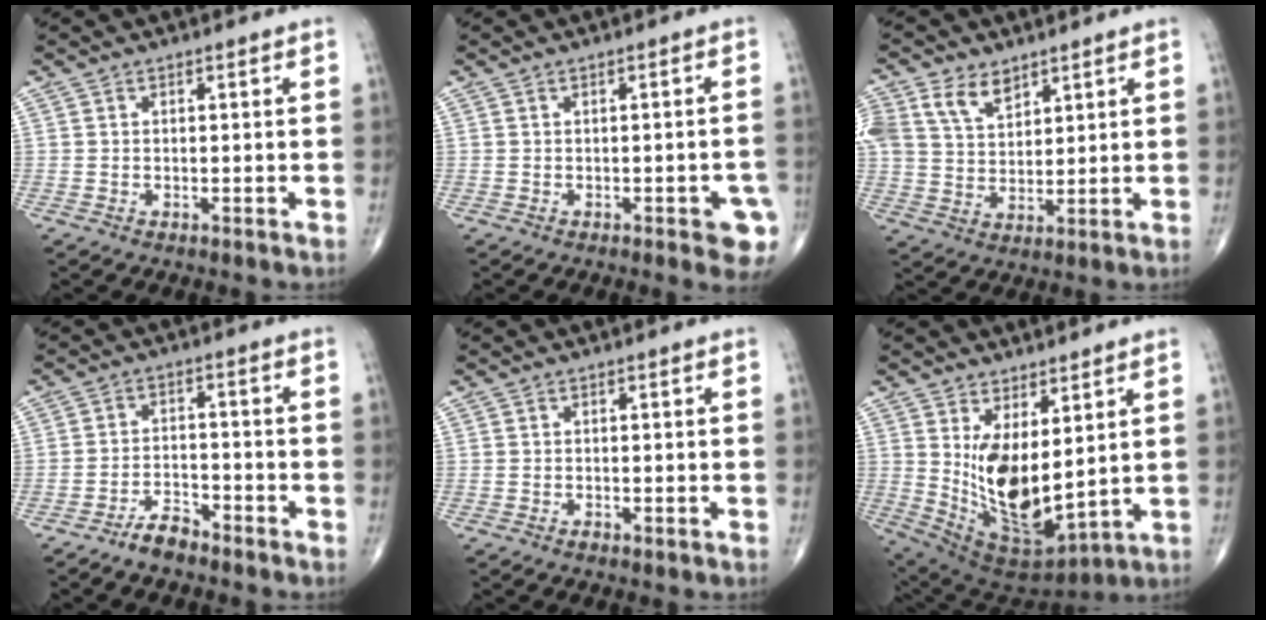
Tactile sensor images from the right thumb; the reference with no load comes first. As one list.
[{"total": 6.1, "force": [-2.5, 2.1, 5.2], "torque": [-0.046, 0.004, -0.028]}, {"total": 10.8, "force": [5.9, 7.0, 5.6], "torque": [-0.106, -0.008, 0.121]}, {"total": 4.4, "force": [-3.7, 1.4, 1.8], "torque": [-0.031, 0.020, -0.071]}, {"total": 0.9, "force": [-0.5, 0.4, 0.7], "torque": [-0.014, 0.000, -0.008]}, {"total": 14.6, "force": [3.0, 6.8, 12.5], "torque": [-0.211, -0.044, 0.083]}]